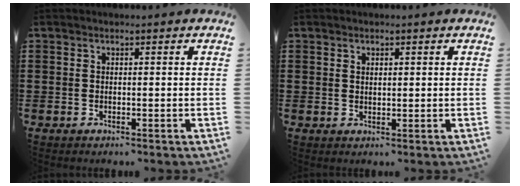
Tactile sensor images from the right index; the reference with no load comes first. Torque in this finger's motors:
{"motor_torque": [-0.43, 0.66, -0.06, -0.01]}